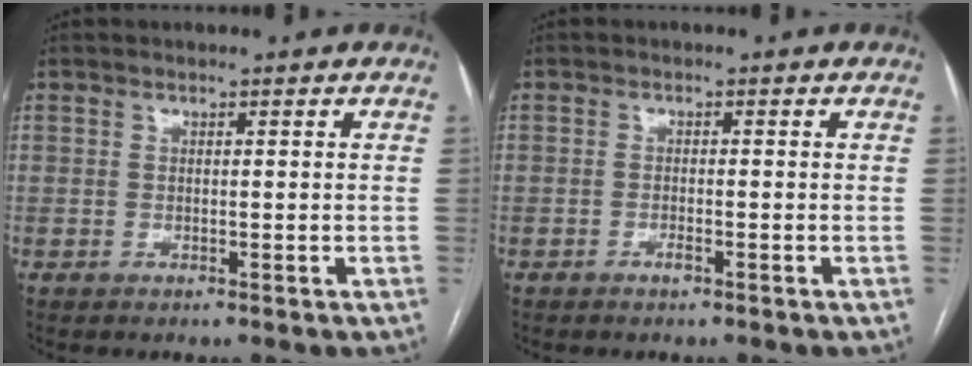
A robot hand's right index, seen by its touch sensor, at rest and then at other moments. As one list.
[{"total": 1.1, "force": [-0.8, 0.2, 0.7], "torque": [-0.015, 0.001, -0.013]}]